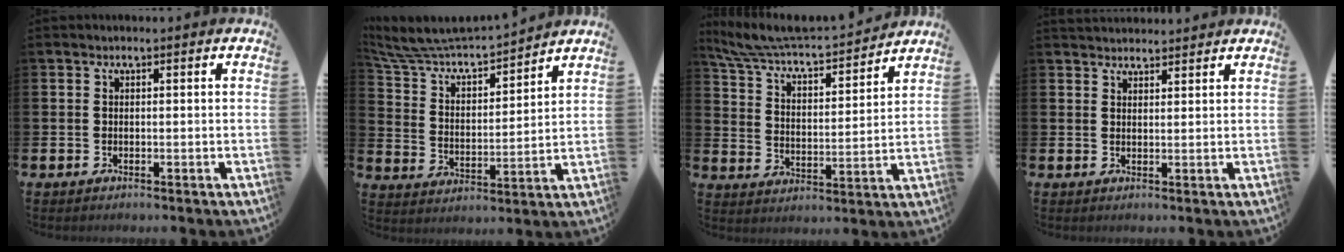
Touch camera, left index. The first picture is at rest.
{"total": 6.8, "force": [6.5, 1.3, 1.1], "torque": [-0.060, -0.054, 0.110]}
{"total": 7.0, "force": [6.8, 1.3, 1.4], "torque": [-0.065, -0.055, 0.114]}
{"total": 2.4, "force": [2.4, 0.5, -0.1], "torque": [0.009, -0.013, 0.042]}